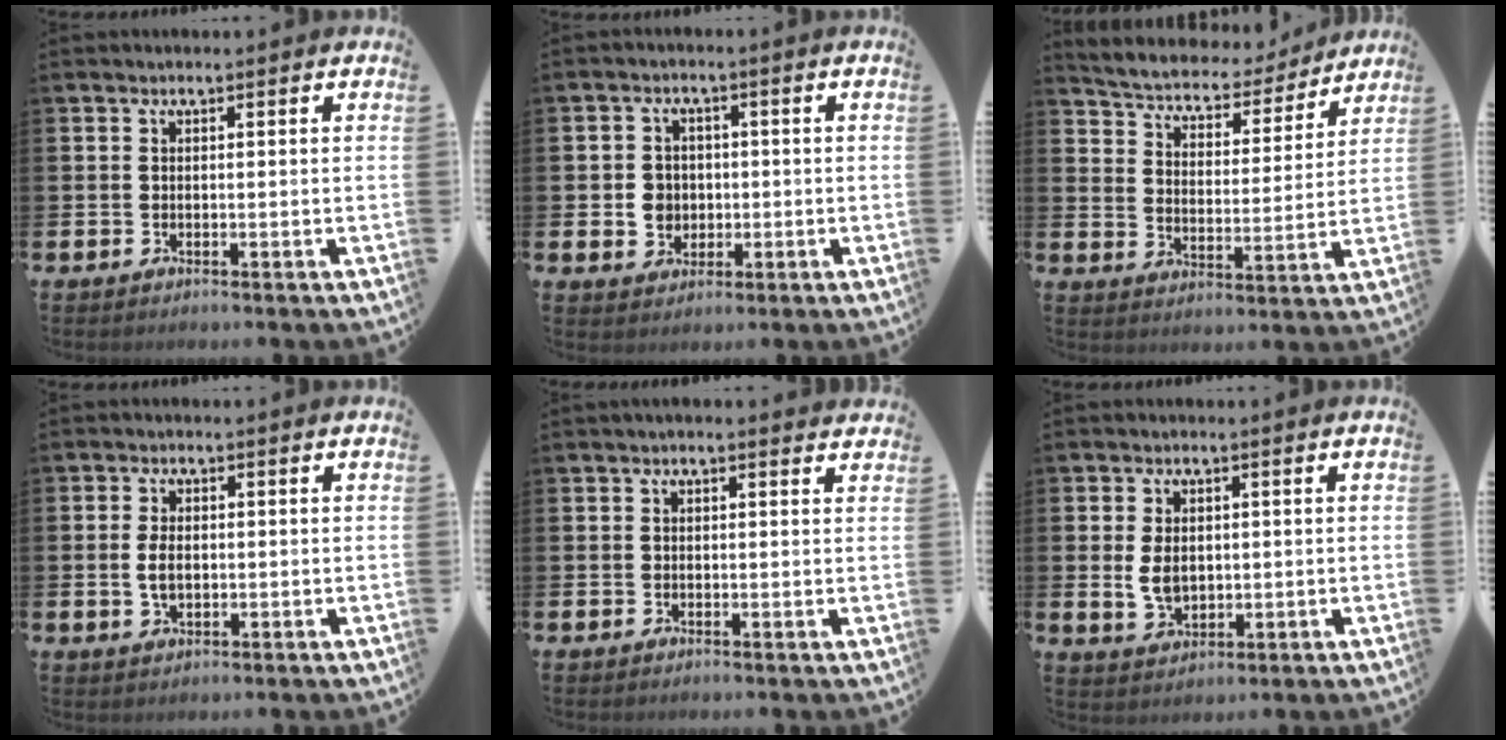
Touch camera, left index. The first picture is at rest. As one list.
[{"total": 3.6, "force": [0.0, 3.4, 0.9], "torque": [-0.014, 0.003, -0.006]}, {"total": 5.2, "force": [4.9, 1.7, 0.7], "torque": [-0.040, -0.043, 0.078]}, {"total": 3.0, "force": [0.0, 1.8, 2.4], "torque": [-0.032, 0.001, -0.004]}, {"total": 0.6, "force": [0.5, 0.1, 0.3], "torque": [-0.008, 0.002, 0.009]}, {"total": 4.2, "force": [0.4, 2.9, 3.1], "torque": [-0.048, 0.004, 0.003]}]